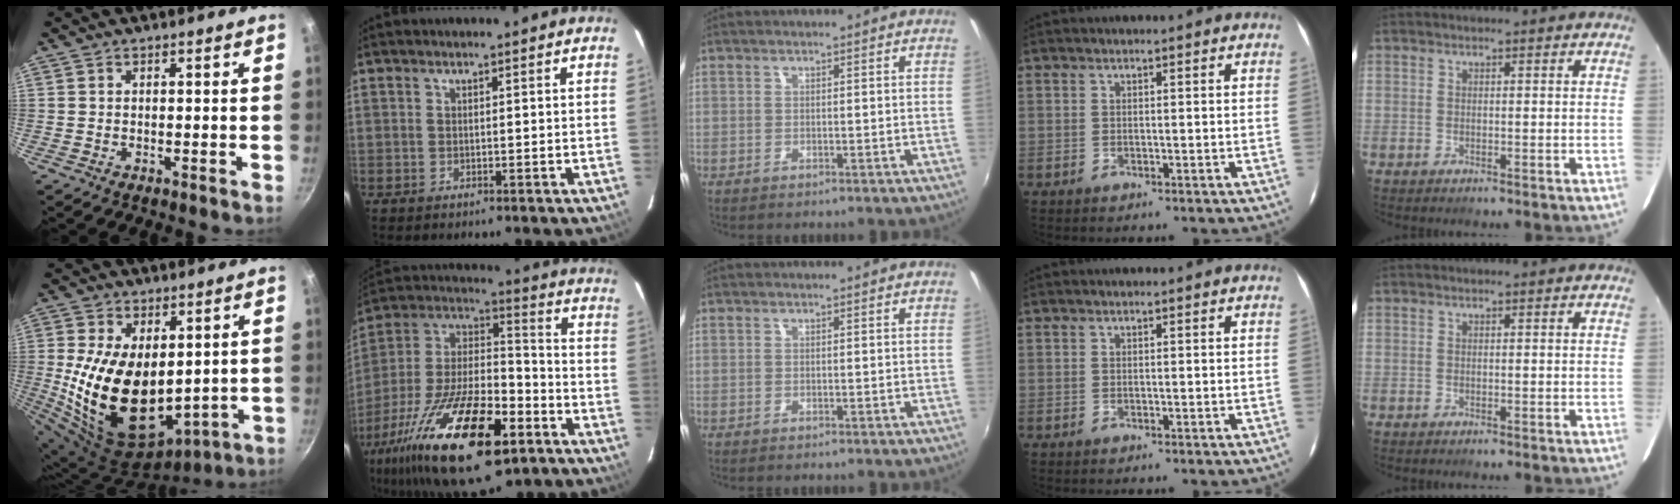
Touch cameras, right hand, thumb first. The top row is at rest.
{"thumb": {"total": 20.3, "force": [1.4, 12.5, 15.9], "torque": [-0.280, -0.031, 0.050]}, "index": {"total": 30.5, "force": [-15.8, 11.8, 23.3], "torque": [-0.441, -0.032, -0.266]}}